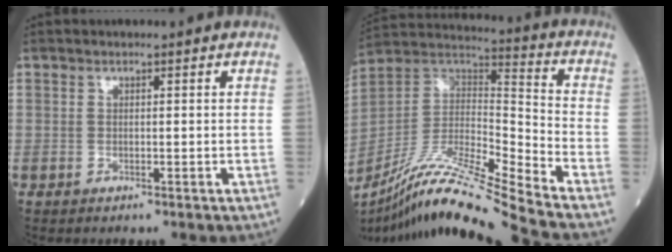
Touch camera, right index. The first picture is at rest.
{"total": 20.0, "force": [-17.0, -1.9, 10.5], "torque": [-0.215, -0.007, -0.314]}